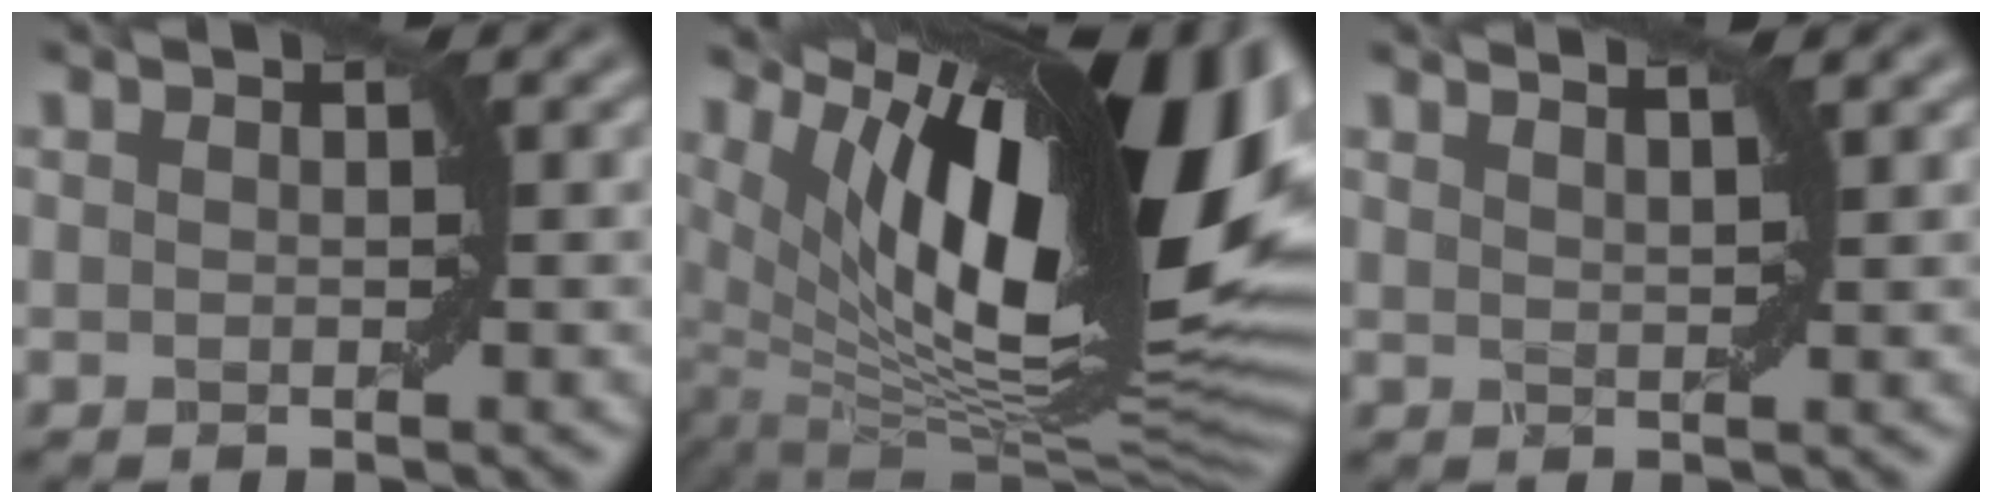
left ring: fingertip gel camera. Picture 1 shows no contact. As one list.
[{"total": 18.9, "force": [5.9, 6.5, 16.7], "torque": [-0.243, 0.011, 0.112]}, {"total": 3.3, "force": [2.6, 0.9, 1.7], "torque": [0.002, 0.012, 0.007]}]